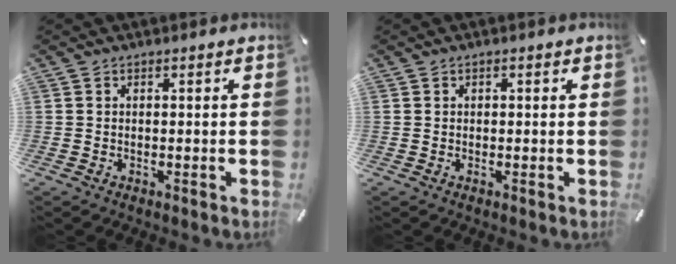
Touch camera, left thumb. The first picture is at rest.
{"total": 0.6, "force": [0.0, 0.6, 0.1], "torque": [-0.002, 0.006, -0.001]}